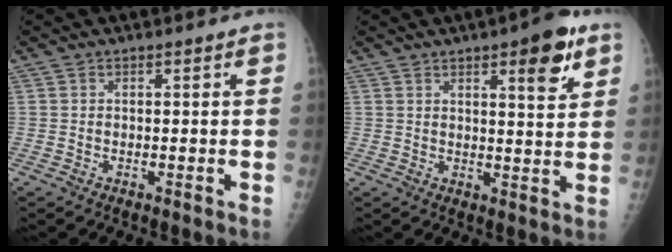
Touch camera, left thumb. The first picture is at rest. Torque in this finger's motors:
{"motor_torque": [0.12, 0.26, -0.02, 0.09, 0.03]}